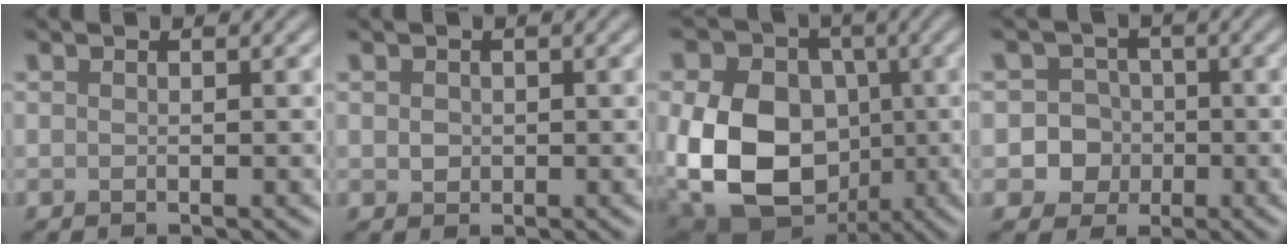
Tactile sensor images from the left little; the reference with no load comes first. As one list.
[{"total": 1.0, "force": [0.2, 0.9, 0.4], "torque": [-0.007, -0.001, 0.003]}, {"total": 15.9, "force": [-1.8, 12.3, 9.9], "torque": [-0.184, -0.013, -0.054]}, {"total": 5.6, "force": [-1.1, 5.3, 1.3], "torque": [0.005, 0.019, -0.047]}]